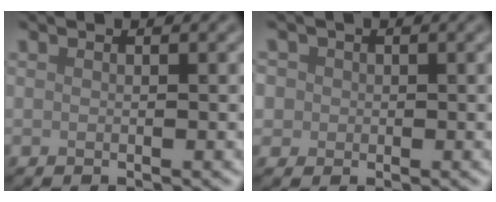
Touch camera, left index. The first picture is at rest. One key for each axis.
{"total": 3.6, "fx": 1.1, "fy": 3.1, "fz": 1.3, "tx": -0.015, "ty": 0.022, "tz": 0.000}